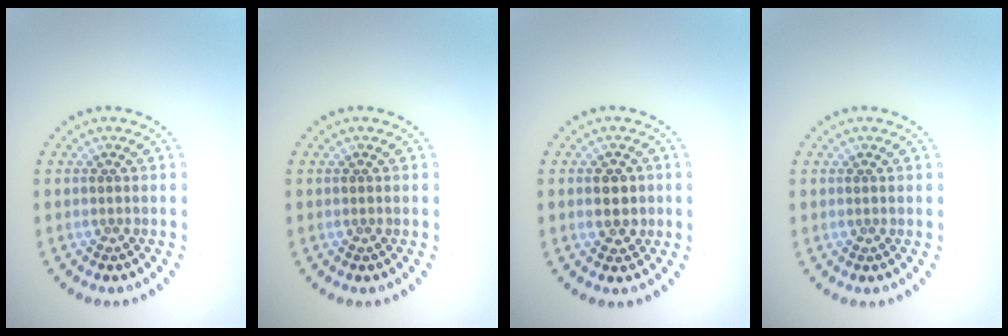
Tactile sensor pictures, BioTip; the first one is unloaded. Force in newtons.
{"total": 0.0}
{"total": 2.9, "press": 2.9, "slide": 0.3}
{"total": 0.0}